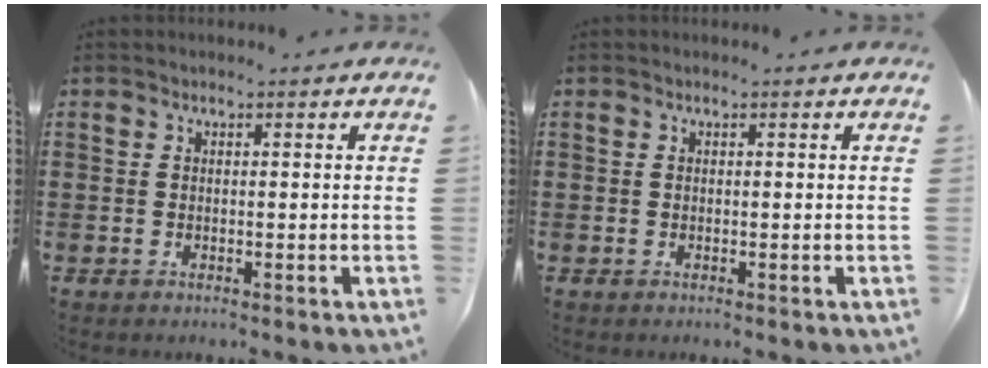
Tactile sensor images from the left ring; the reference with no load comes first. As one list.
[{"total": 0.0}]